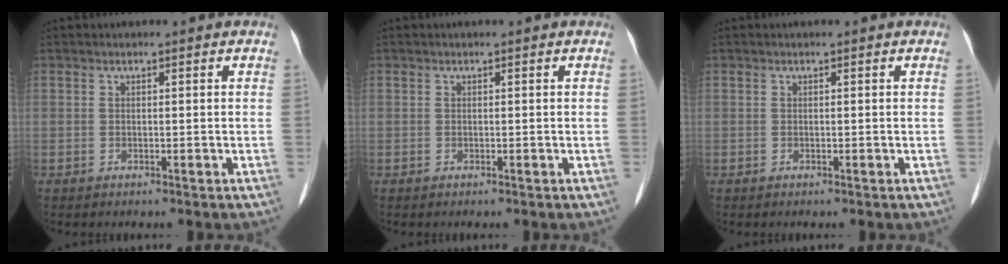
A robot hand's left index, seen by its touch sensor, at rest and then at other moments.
{"total": 0.0}
{"total": 0.0}